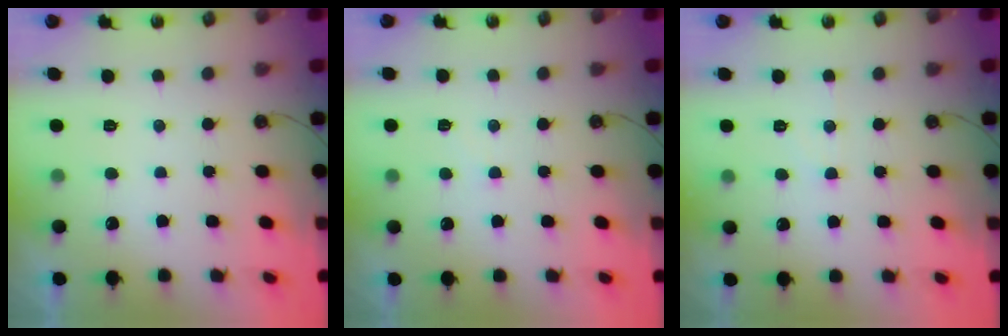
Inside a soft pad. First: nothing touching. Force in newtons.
{"total": 2.4, "press": 2.4, "slide": 0.4}
{"total": 3.8, "press": 3.7, "slide": 0.6}